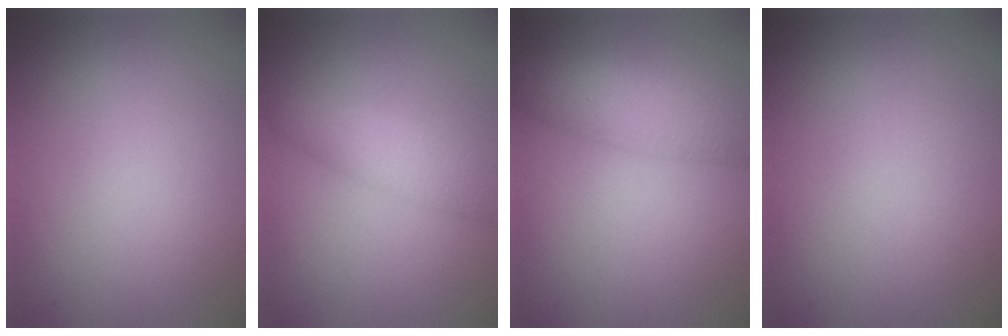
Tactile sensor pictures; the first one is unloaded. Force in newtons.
{"total": 2.9, "press": 2.9, "slide": 0.0}
{"total": 4.8, "press": 4.8, "slide": 0.1}
{"total": 0.0}